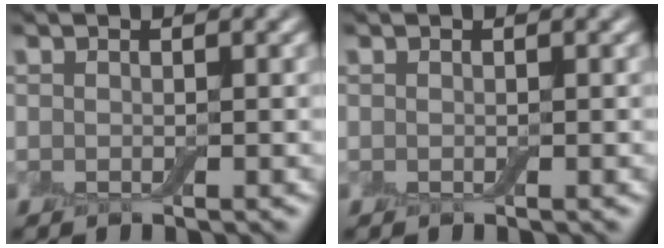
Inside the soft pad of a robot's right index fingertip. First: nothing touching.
{"total": 0.0}